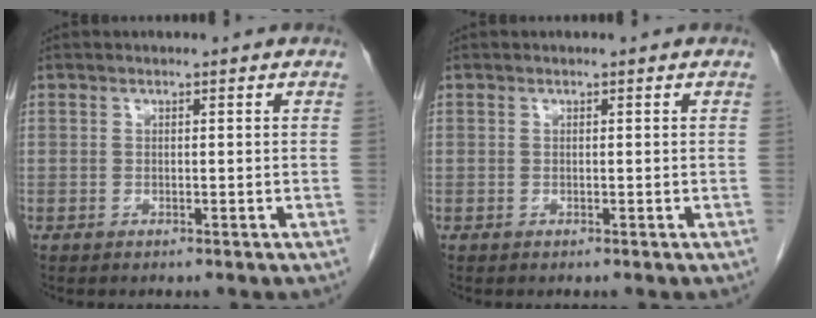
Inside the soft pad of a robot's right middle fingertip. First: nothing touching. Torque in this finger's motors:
{"motor_torque": [0.21, -0.07, 0.00, -0.02]}